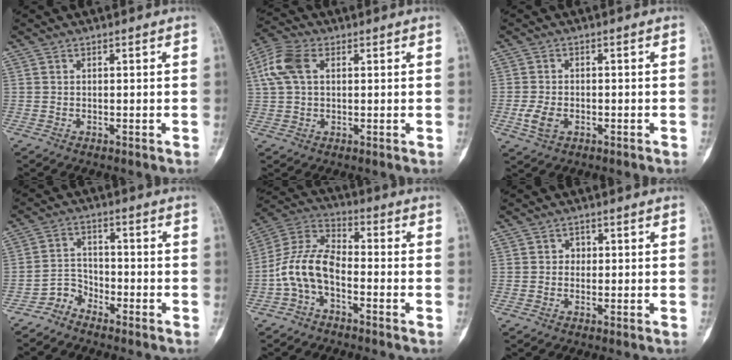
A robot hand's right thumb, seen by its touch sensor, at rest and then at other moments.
{"total": 8.1, "force": [2.2, 5.0, 6.0], "torque": [-0.138, 0.021, 0.041]}
{"total": 4.1, "force": [-1.3, 2.7, 2.9], "torque": [-0.063, 0.003, -0.021]}
{"total": 3.9, "force": [-3.5, 1.9, -0.1], "torque": [0.012, 0.031, -0.073]}
{"total": 10.3, "force": [-3.3, 5.6, 7.9], "torque": [-0.161, 0.050, -0.077]}
{"total": 1.4, "force": [0.1, 1.3, 0.6], "torque": [0.001, 0.004, -0.003]}